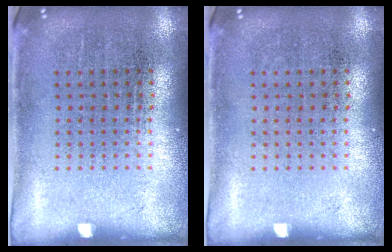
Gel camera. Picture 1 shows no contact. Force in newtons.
{"total": 0.0}